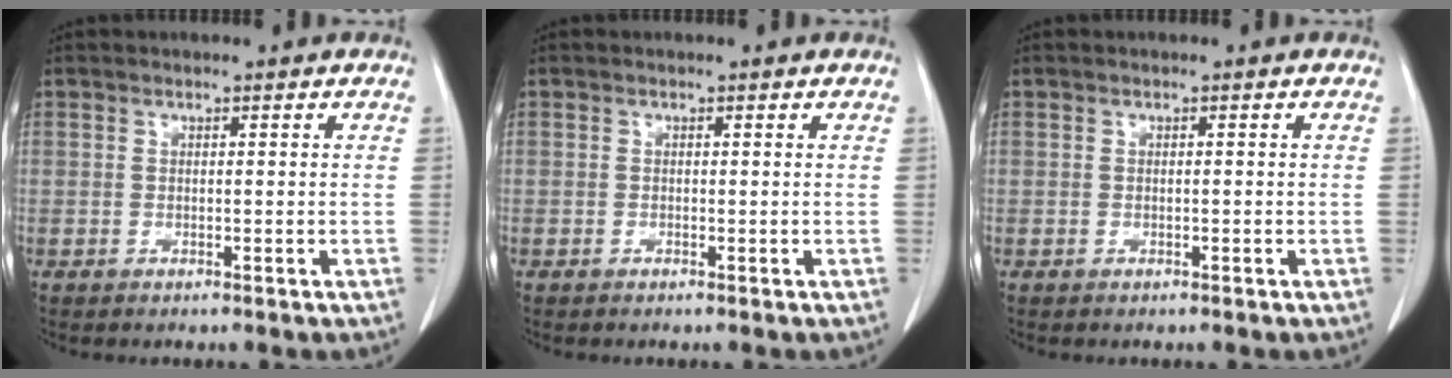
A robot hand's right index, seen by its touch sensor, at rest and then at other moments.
{"total": 0.0}
{"total": 0.0}